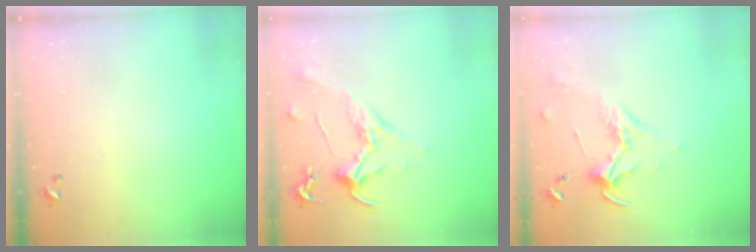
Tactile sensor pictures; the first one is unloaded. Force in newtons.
{"total": 1.8, "press": 1.7, "slide": 0.8}
{"total": 1.7, "press": 1.6, "slide": 0.4}